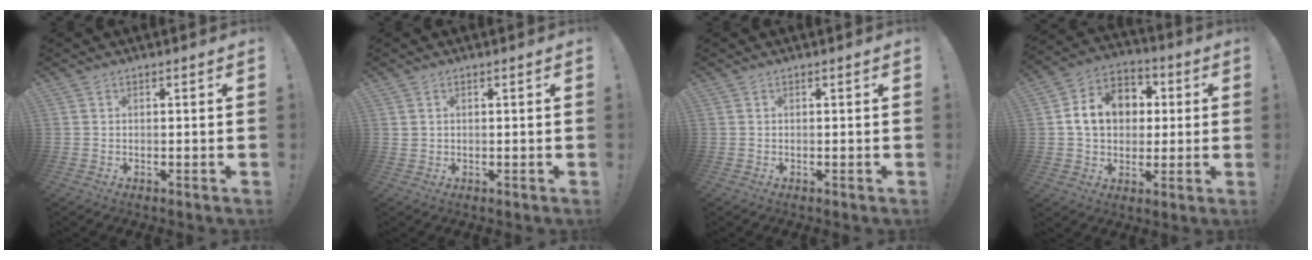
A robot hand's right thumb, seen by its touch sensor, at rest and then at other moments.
{"total": 0.9, "force": [0.5, 0.8, 0.2], "torque": [-0.010, 0.005, 0.011]}
{"total": 0.0}
{"total": 14.2, "force": [2.4, 11.5, 8.0], "torque": [-0.108, 0.004, 0.053]}